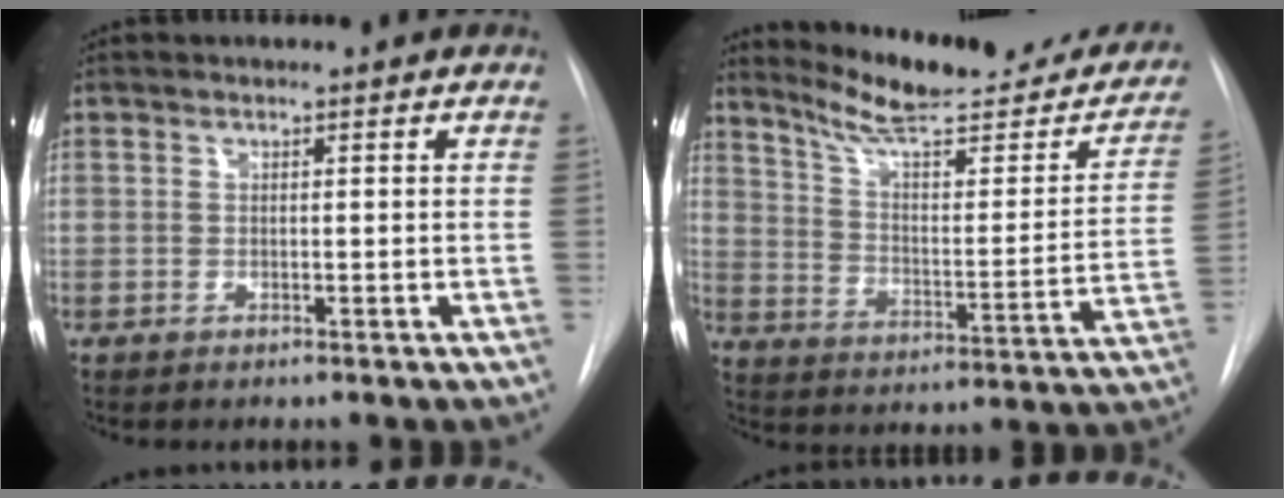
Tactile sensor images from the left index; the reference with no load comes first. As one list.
[{"total": 23.9, "force": [20.3, 4.7, 11.7], "torque": [-0.158, -0.040, 0.274]}]